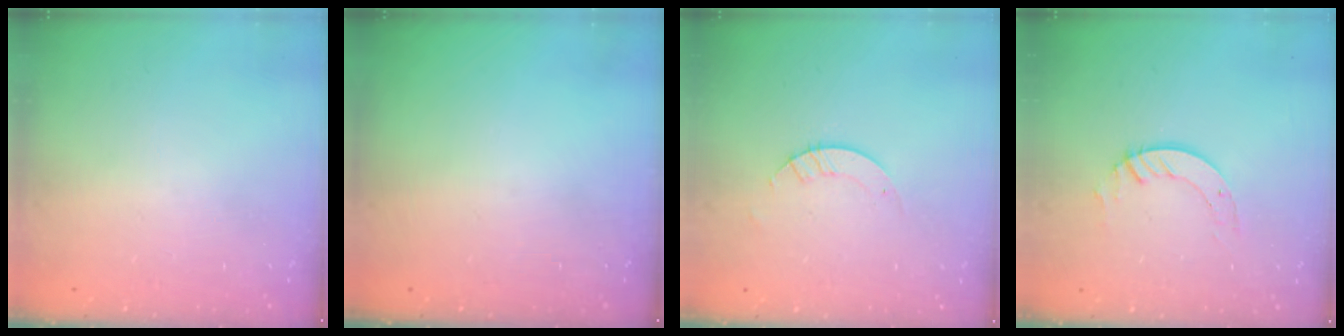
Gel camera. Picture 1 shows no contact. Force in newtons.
{"total": 0.0}
{"total": 2.8, "press": 2.8, "slide": 0.2}
{"total": 3.4, "press": 3.4, "slide": 0.1}